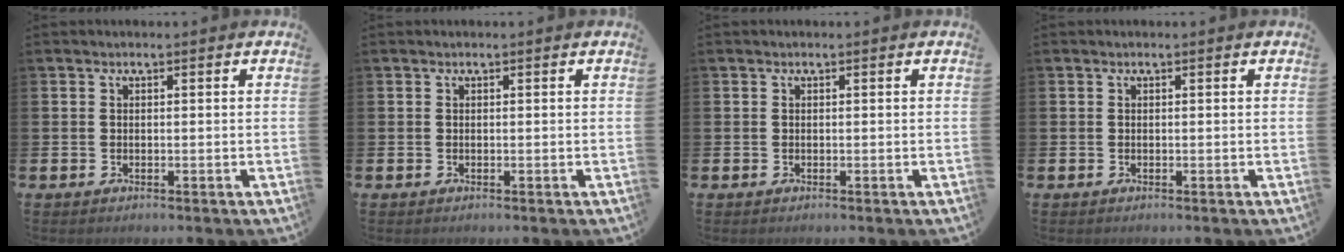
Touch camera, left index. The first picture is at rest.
{"total": 0.0}
{"total": 0.0}
{"total": 0.0}